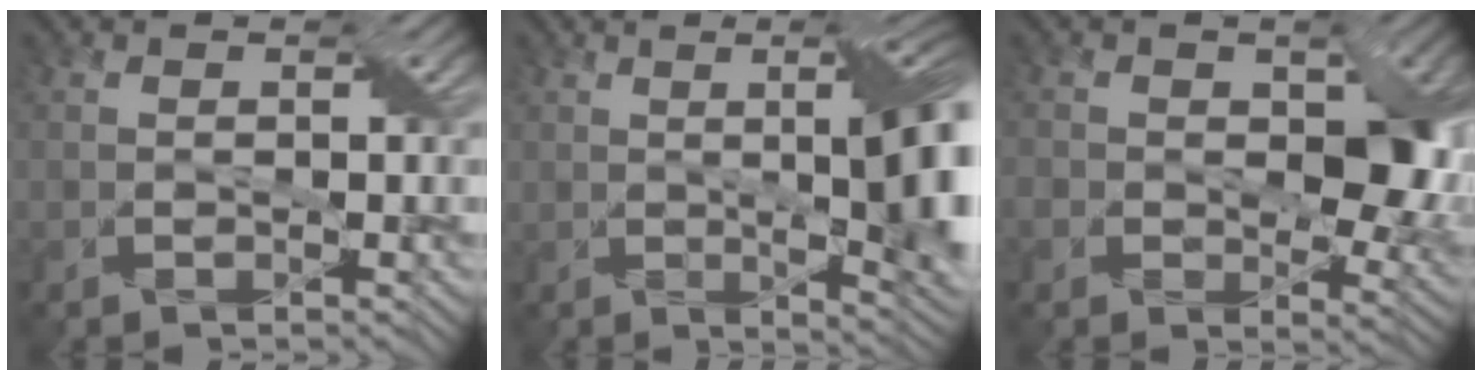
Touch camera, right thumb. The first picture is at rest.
{"total": 12.4, "force": [0.6, 3.9, 11.8], "torque": [-0.145, -0.002, 0.014]}
{"total": 8.4, "force": [0.9, 5.6, 6.2], "torque": [-0.088, -0.011, 0.012]}